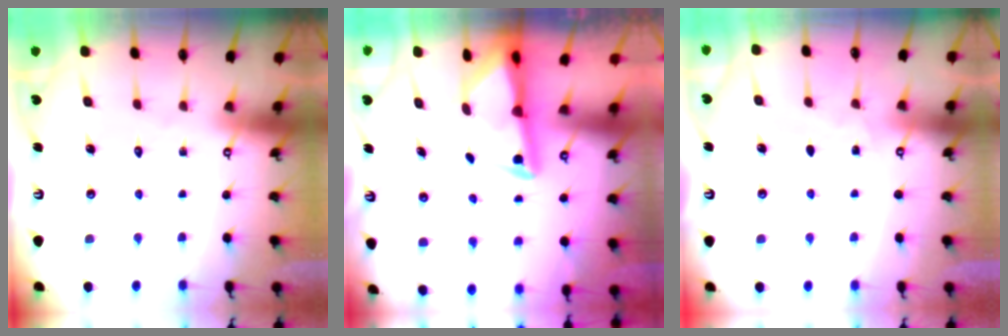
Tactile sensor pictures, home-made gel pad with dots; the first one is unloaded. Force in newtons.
{"total": 2.8, "press": 2.7, "slide": 0.7}
{"total": 2.5, "press": 2.5, "slide": 0.4}